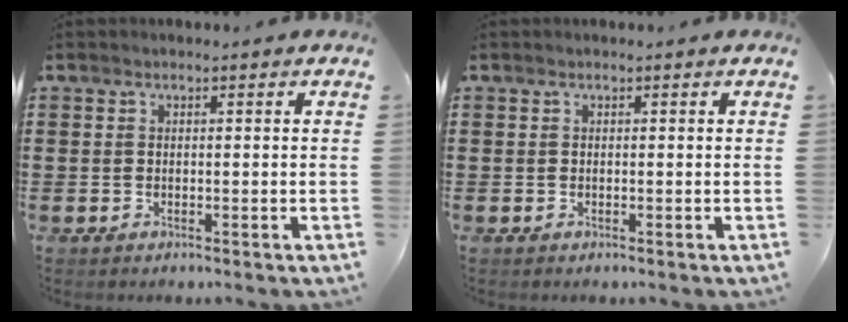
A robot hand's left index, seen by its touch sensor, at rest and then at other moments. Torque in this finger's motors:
{"motor_torque": [0.00, 0.00, 0.00, 0.00]}